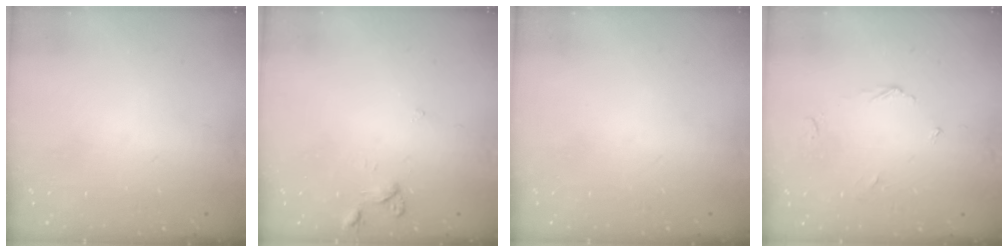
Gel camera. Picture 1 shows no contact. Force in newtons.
{"total": 4.6, "press": 4.6, "slide": 0.4}
{"total": 0.0}
{"total": 3.5, "press": 3.5, "slide": 0.5}